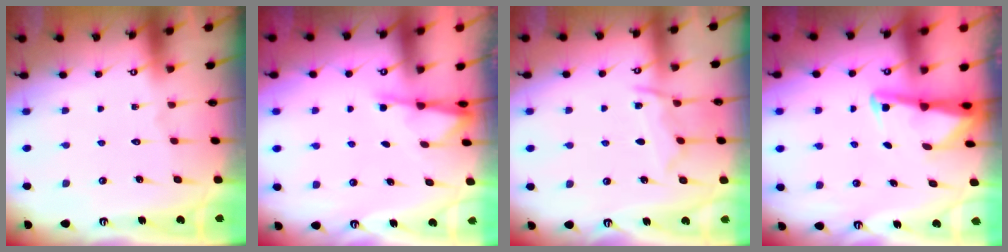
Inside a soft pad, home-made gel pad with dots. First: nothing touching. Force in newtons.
{"total": 2.3, "press": 2.2, "slide": 0.3}
{"total": 8.8, "press": 8.7, "slide": 0.5}
{"total": 3.0, "press": 3.0, "slide": 0.3}